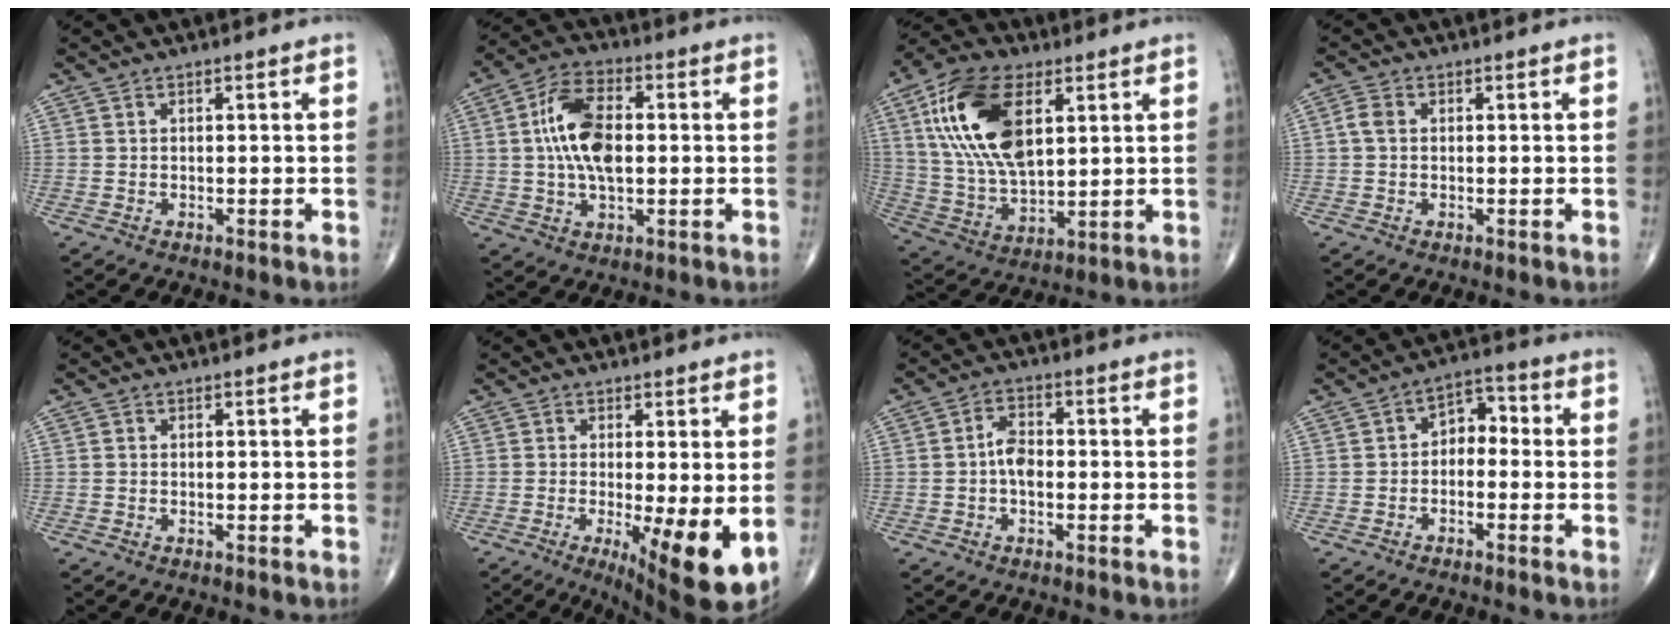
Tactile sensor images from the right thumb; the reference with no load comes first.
{"total": 12.1, "force": [0.8, 6.4, 10.3], "torque": [-0.193, 0.014, 0.011]}
{"total": 19.6, "force": [6.3, 10.2, 15.5], "torque": [-0.295, -0.013, 0.118]}
{"total": 2.2, "force": [0.1, 1.7, 1.5], "torque": [-0.031, 0.006, -0.001]}
{"total": 1.2, "force": [-0.1, 1.0, 0.6], "torque": [-0.006, 0.002, -0.006]}
{"total": 11.1, "force": [-2.4, 2.6, 10.5], "torque": [-0.158, -0.028, -0.031]}
{"total": 4.1, "force": [-0.7, 2.5, 3.2], "torque": [-0.050, 0.015, -0.021]}
{"total": 5.4, "force": [-0.9, 3.8, 3.7], "torque": [-0.030, 0.032, -0.031]}